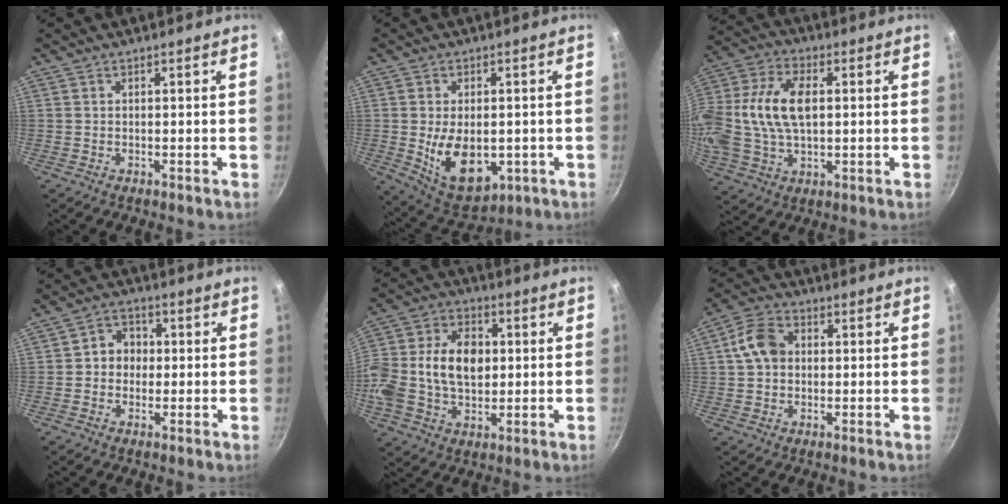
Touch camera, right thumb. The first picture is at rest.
{"total": 12.6, "force": [-1.7, 7.9, 9.7], "torque": [-0.131, -0.012, -0.005]}
{"total": 18.6, "force": [2.0, 11.3, 14.6], "torque": [-0.308, 0.023, 0.029]}
{"total": 5.4, "force": [0.0, 4.8, 2.5], "torque": [-0.005, 0.011, -0.009]}
{"total": 18.7, "force": [0.8, 13.1, 13.3], "torque": [-0.251, 0.030, 0.005]}
{"total": 7.8, "force": [0.9, 5.9, 4.9], "torque": [-0.078, 0.019, 0.005]}